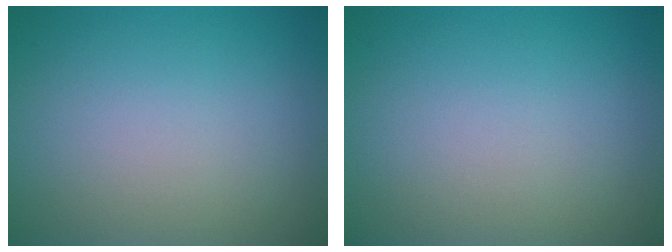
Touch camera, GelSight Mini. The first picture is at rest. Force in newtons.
{"total": 0.0}